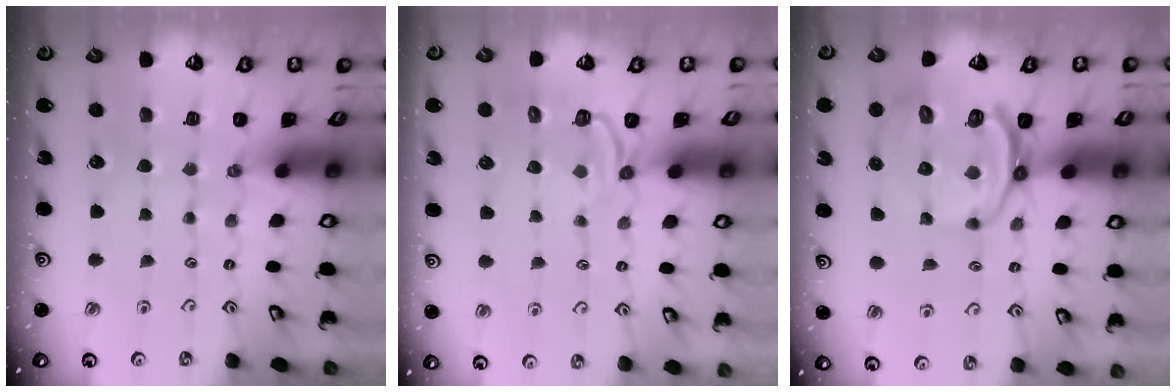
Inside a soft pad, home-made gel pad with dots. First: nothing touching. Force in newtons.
{"total": 4.9, "press": 4.4, "slide": 2.1}
{"total": 9.9, "press": 9.4, "slide": 2.9}